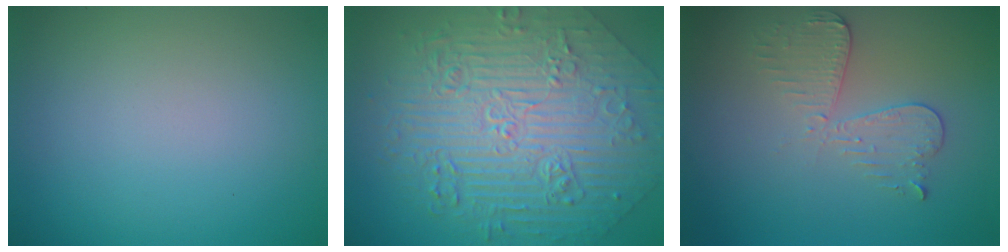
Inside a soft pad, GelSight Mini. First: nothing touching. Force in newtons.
{"total": 10.5, "press": 7.7, "slide": 7.1}
{"total": 3.0, "press": 2.7, "slide": 1.2}